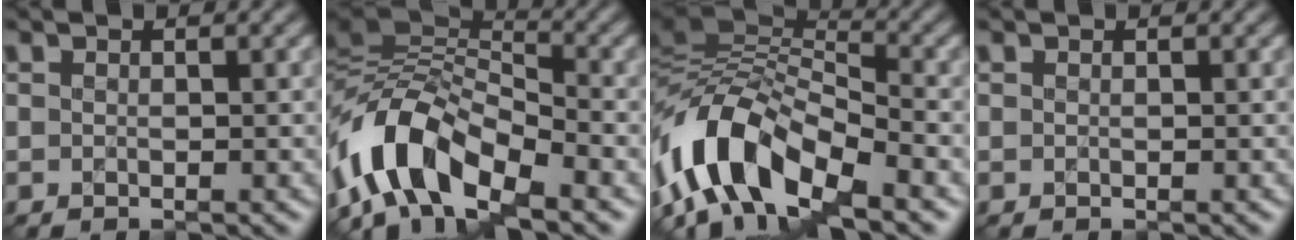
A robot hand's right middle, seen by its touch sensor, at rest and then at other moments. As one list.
[{"total": 10.2, "force": [-5.3, 4.8, 7.2], "torque": [-0.129, 0.016, -0.108]}, {"total": 11.4, "force": [-5.2, 5.3, 8.7], "torque": [-0.155, 0.016, -0.106]}, {"total": 0.0}]